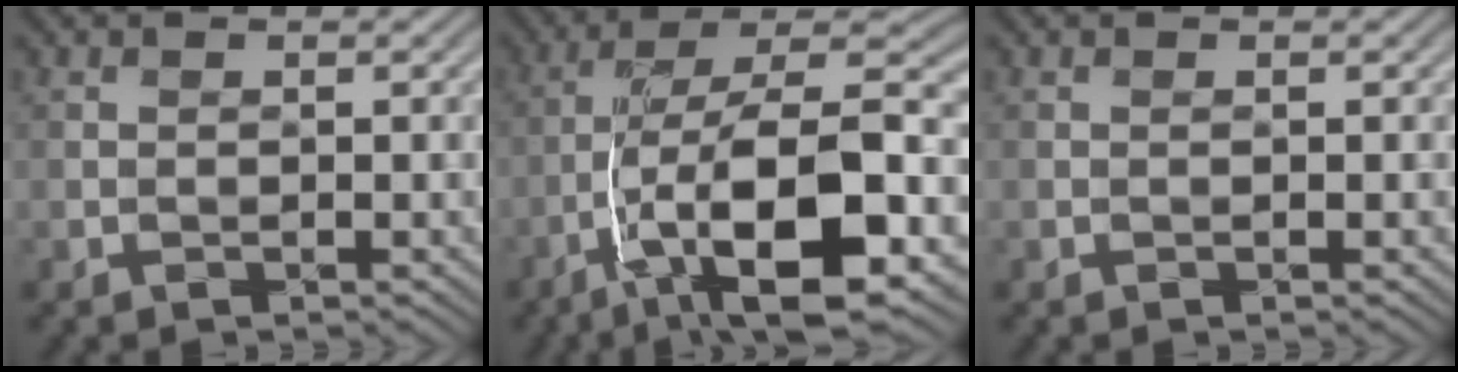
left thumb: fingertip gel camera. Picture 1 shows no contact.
{"total": 14.9, "force": [-4.9, 5.4, 13.0], "torque": [-0.216, -0.002, -0.085]}
{"total": 0.0}